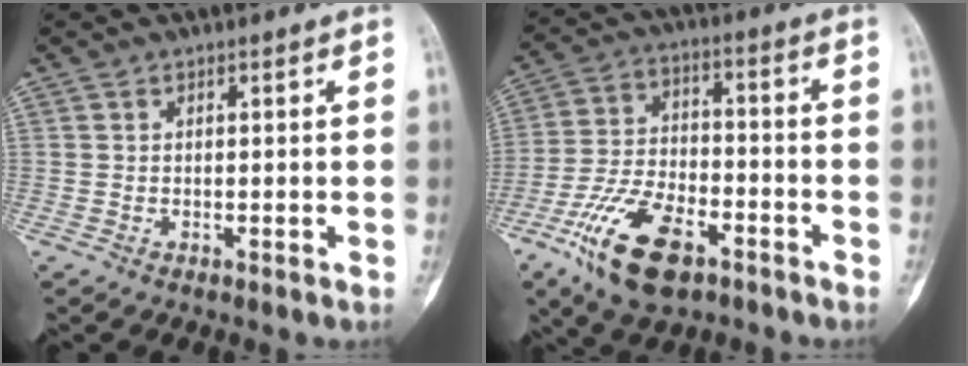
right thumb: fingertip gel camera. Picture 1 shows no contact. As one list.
[{"total": 16.0, "force": [-8.9, 7.8, 10.8], "torque": [-0.192, 0.038, -0.160]}]